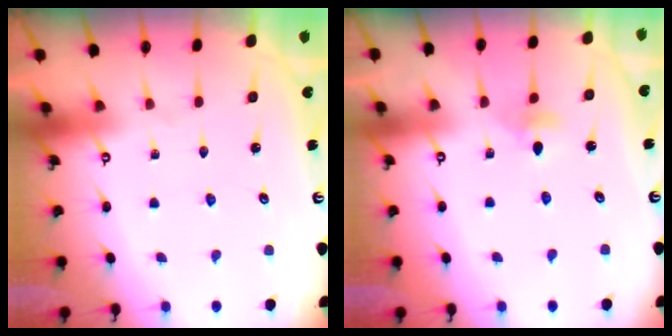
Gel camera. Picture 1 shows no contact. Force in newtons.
{"total": 5.1, "press": 4.9, "slide": 1.1}